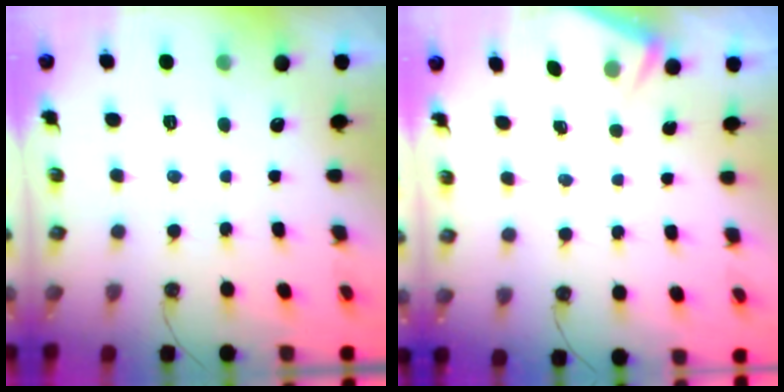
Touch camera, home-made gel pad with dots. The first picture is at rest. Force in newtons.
{"total": 2.5, "press": 2.5, "slide": 0.4}